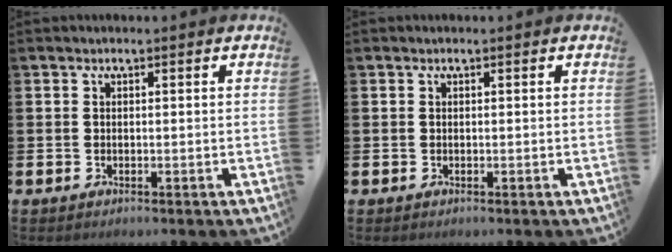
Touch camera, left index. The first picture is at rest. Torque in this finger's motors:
{"motor_torque": [0.00, 0.00, 0.00, 0.00]}